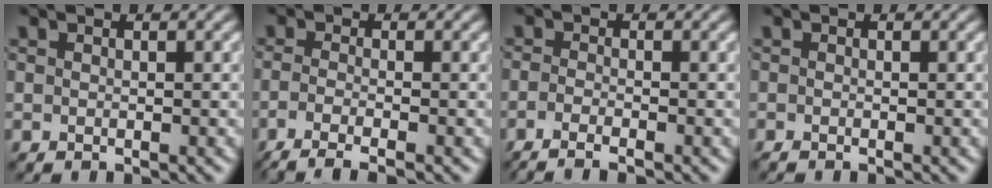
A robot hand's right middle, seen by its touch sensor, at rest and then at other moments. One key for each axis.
{"total": 3.9, "fx": -2.3, "fy": 1.0, "fz": 2.9, "tx": -0.052, "ty": -0.011, "tz": -0.055}
{"total": 2.8, "fx": -1.7, "fy": 0.7, "fz": 2.1, "tx": -0.040, "ty": -0.011, "tz": -0.038}
{"total": 0.6, "fx": -0.5, "fy": 0.1, "fz": 0.4, "tx": -0.006, "ty": -0.005, "tz": -0.011}